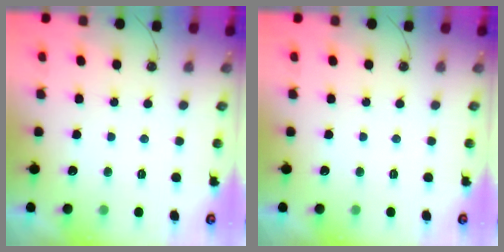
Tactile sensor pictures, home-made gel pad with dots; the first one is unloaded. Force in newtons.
{"total": 0.0}